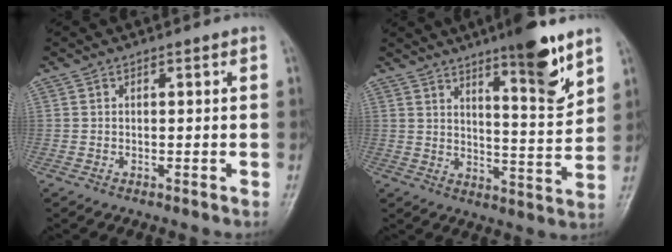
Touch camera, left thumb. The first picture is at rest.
{"total": 12.1, "force": [8.0, 2.1, 8.9], "torque": [-0.113, -0.059, 0.122]}